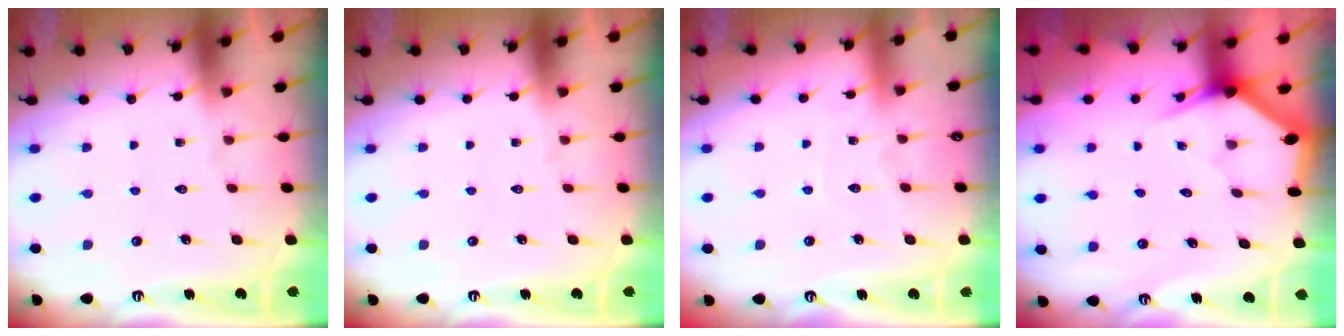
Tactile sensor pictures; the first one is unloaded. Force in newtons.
{"total": 0.0}
{"total": 5.9, "press": 5.8, "slide": 0.6}
{"total": 2.9, "press": 2.9, "slide": 0.0}